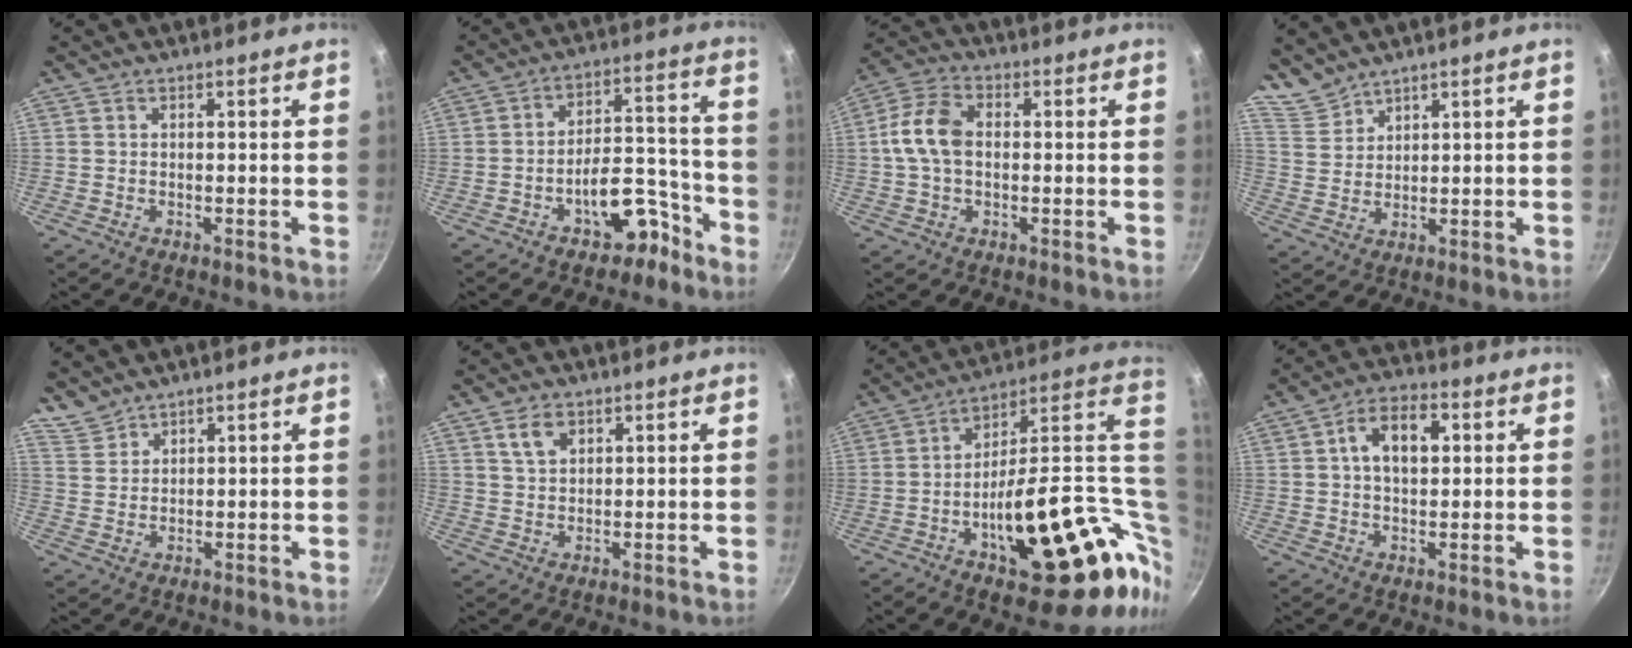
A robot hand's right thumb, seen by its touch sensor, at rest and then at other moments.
{"total": 10.8, "force": [-6.5, 5.7, 6.5], "torque": [-0.048, 0.086, -0.081]}
{"total": 9.4, "force": [0.4, 6.0, 7.2], "torque": [-0.140, 0.028, -0.003]}
{"total": 4.6, "force": [4.3, 1.7, 0.1], "torque": [-0.007, -0.001, 0.102]}
{"total": 3.5, "force": [3.3, 1.2, 0.1], "torque": [-0.002, 0.002, 0.076]}
{"total": 4.2, "force": [2.0, 2.9, 2.2], "torque": [-0.028, -0.002, 0.044]}
{"total": 30.9, "force": [-0.2, 13.2, 28.0], "torque": [-0.373, 0.004, 0.011]}
{"total": 9.2, "force": [2.0, 5.7, 6.9], "torque": [-0.094, 0.011, 0.024]}